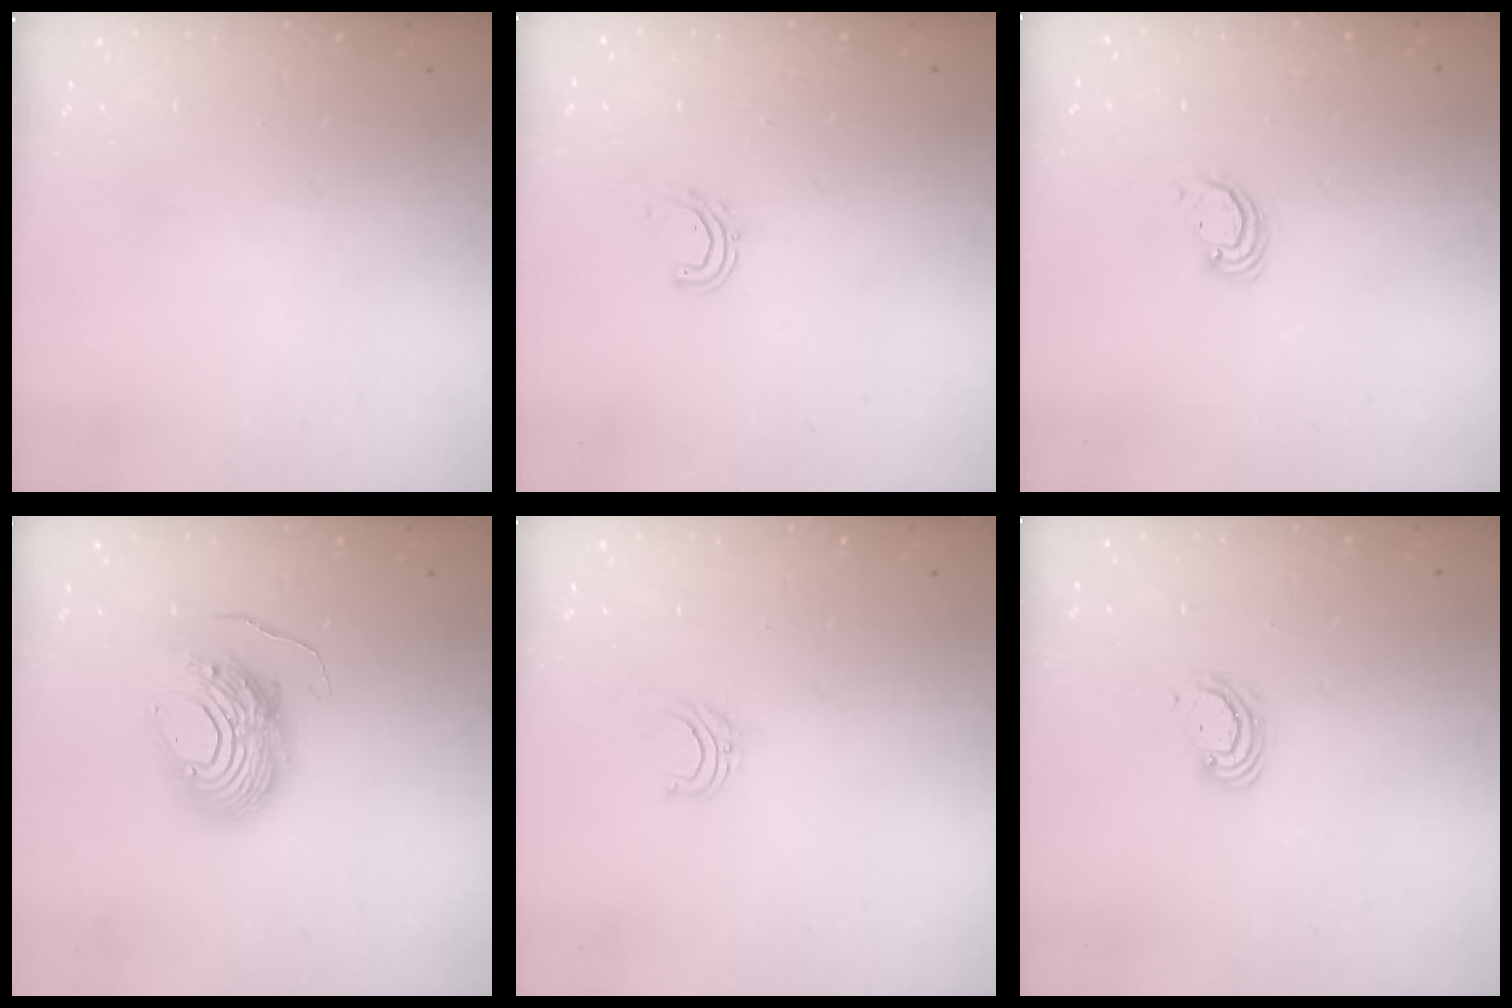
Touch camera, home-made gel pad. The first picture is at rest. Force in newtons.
{"total": 5.0, "press": 4.8, "slide": 1.0}
{"total": 2.6, "press": 2.6, "slide": 0.2}
{"total": 12.0, "press": 11.9, "slide": 1.3}
{"total": 4.0, "press": 4.0, "slide": 0.3}
{"total": 2.8, "press": 2.8, "slide": 0.3}